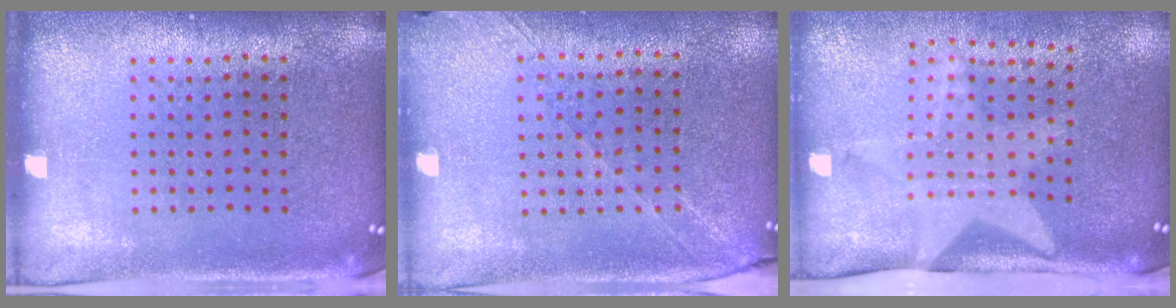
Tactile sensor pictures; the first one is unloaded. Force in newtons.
{"total": 1.3, "press": 1.2, "slide": 0.4}
{"total": 2.1, "press": 1.5, "slide": 1.4}